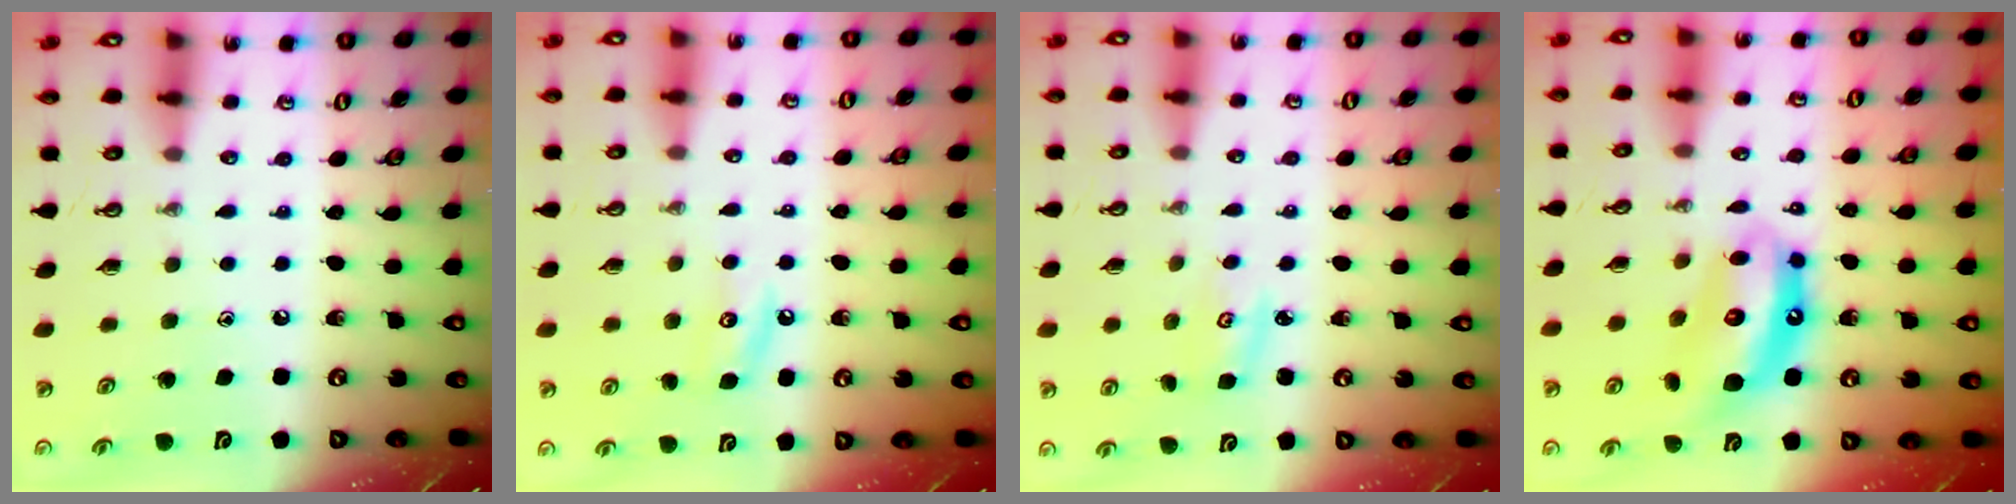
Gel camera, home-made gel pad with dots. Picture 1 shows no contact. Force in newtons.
{"total": 5.3, "press": 5.3, "slide": 0.5}
{"total": 2.3, "press": 2.3, "slide": 0.2}
{"total": 12.2, "press": 12.2, "slide": 1.1}